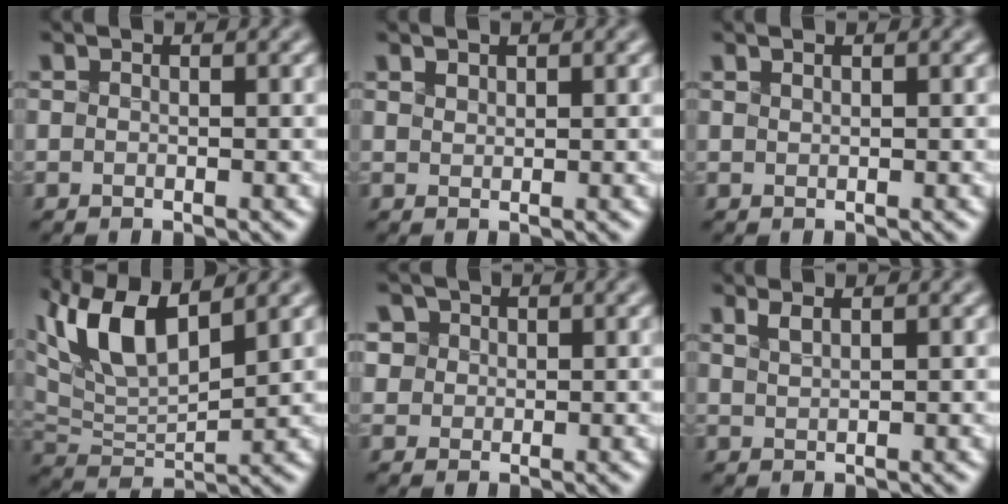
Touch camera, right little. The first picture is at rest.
{"total": 1.8, "force": [1.3, 0.9, 0.8], "torque": [-0.031, 0.009, 0.028]}
{"total": 0.0}
{"total": 7.8, "force": [4.5, 2.7, 5.7], "torque": [-0.128, 0.015, 0.092]}
{"total": 4.5, "force": [2.3, 3.5, 1.7], "torque": [-0.037, 0.016, 0.035]}
{"total": 0.6, "force": [0.5, -0.2, 0.3], "torque": [-0.014, 0.003, 0.020]}